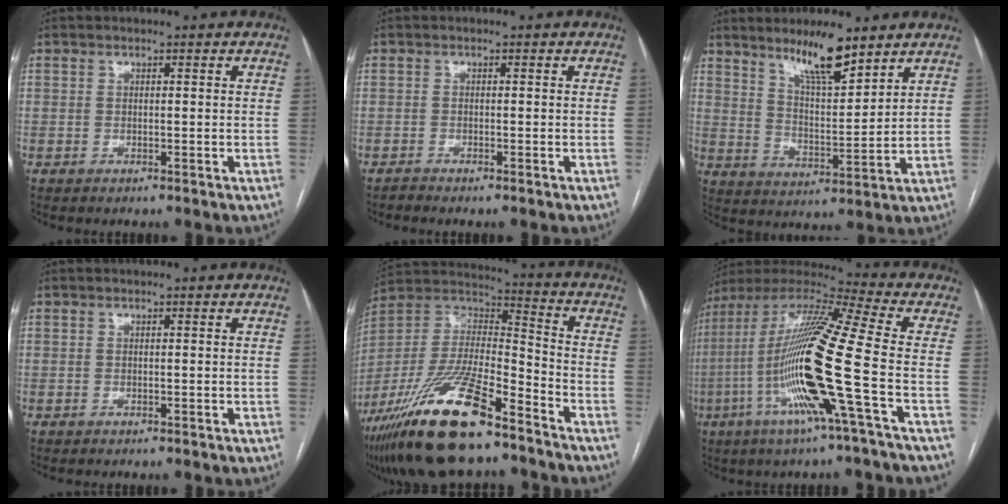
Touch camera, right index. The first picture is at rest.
{"total": 0.9, "force": [-0.8, -0.1, 0.4], "torque": [-0.008, 0.000, -0.014]}
{"total": 9.3, "force": [7.1, 1.4, 5.9], "torque": [-0.108, -0.009, 0.131]}
{"total": 0.0}
{"total": 22.8, "force": [-15.7, 4.8, 15.8], "torque": [-0.328, -0.027, -0.285]}
{"total": 20.9, "force": [-5.2, -0.5, 20.3], "torque": [-0.417, -0.019, -0.115]}